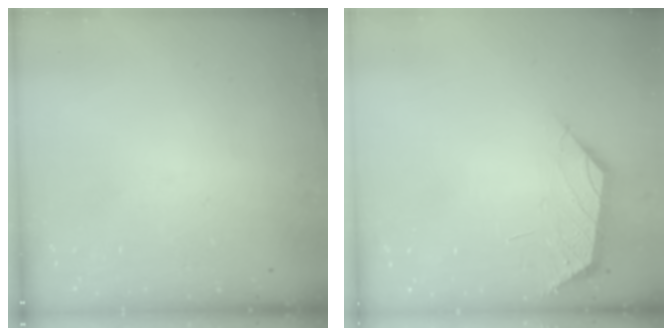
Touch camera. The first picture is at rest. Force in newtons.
{"total": 1.0, "press": 0.9, "slide": 0.4}